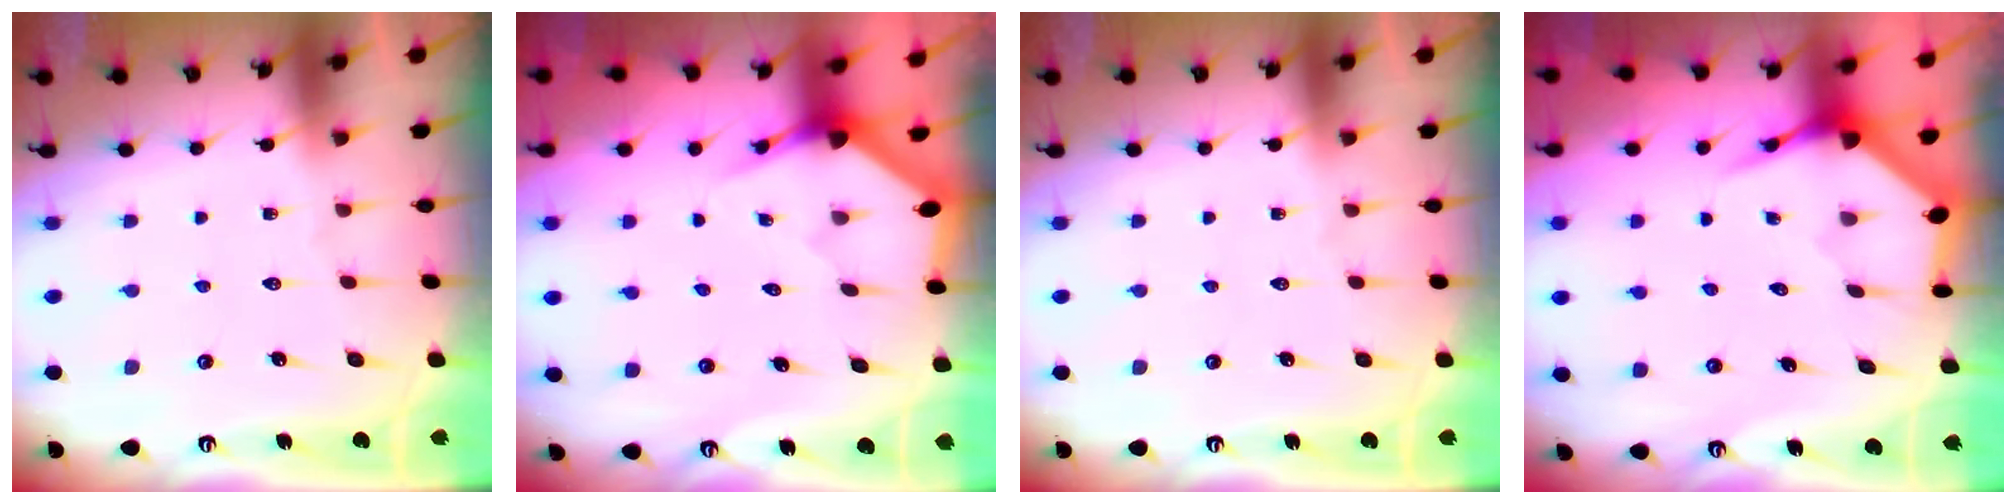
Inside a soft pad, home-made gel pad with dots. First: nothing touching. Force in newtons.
{"total": 3.3, "press": 3.3, "slide": 0.2}
{"total": 0.0}
{"total": 3.9, "press": 3.9, "slide": 0.5}